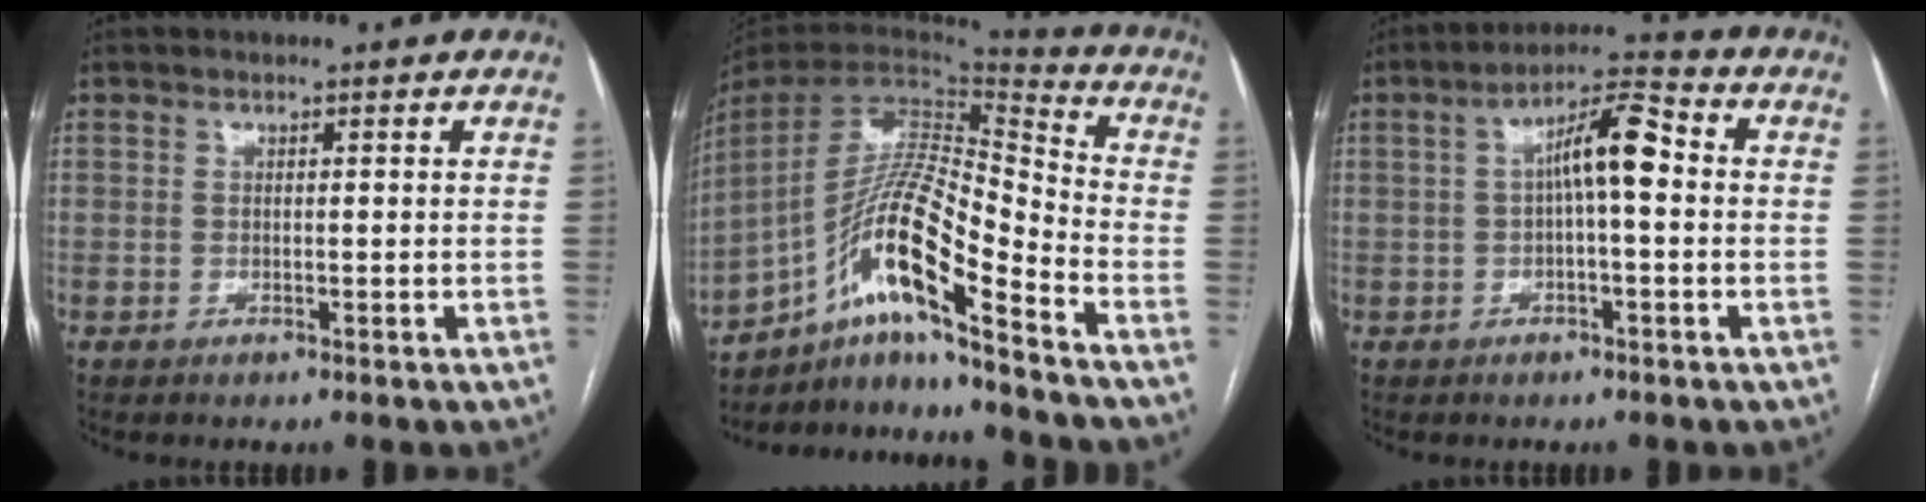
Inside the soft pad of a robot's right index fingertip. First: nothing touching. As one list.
[{"total": 16.8, "force": [-10.5, 1.4, 13.1], "torque": [-0.254, 0.007, -0.188]}, {"total": 7.8, "force": [0.5, 1.6, 7.6], "torque": [-0.131, 0.030, 0.005]}]